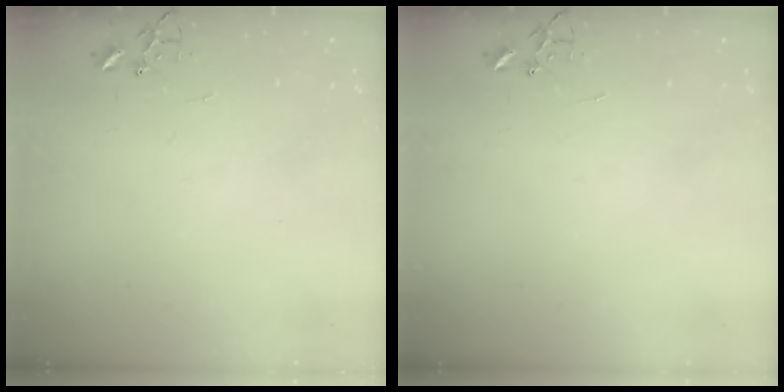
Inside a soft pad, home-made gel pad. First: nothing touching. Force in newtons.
{"total": 0.0}